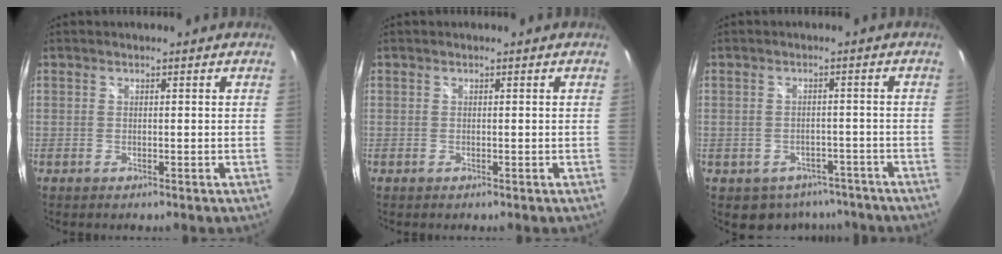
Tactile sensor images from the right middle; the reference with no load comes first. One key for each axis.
{"total": 0.0}
{"total": 7.4, "fx": -5.2, "fy": 5.0, "fz": 1.7, "tx": -0.039, "ty": 0.011, "tz": -0.054}